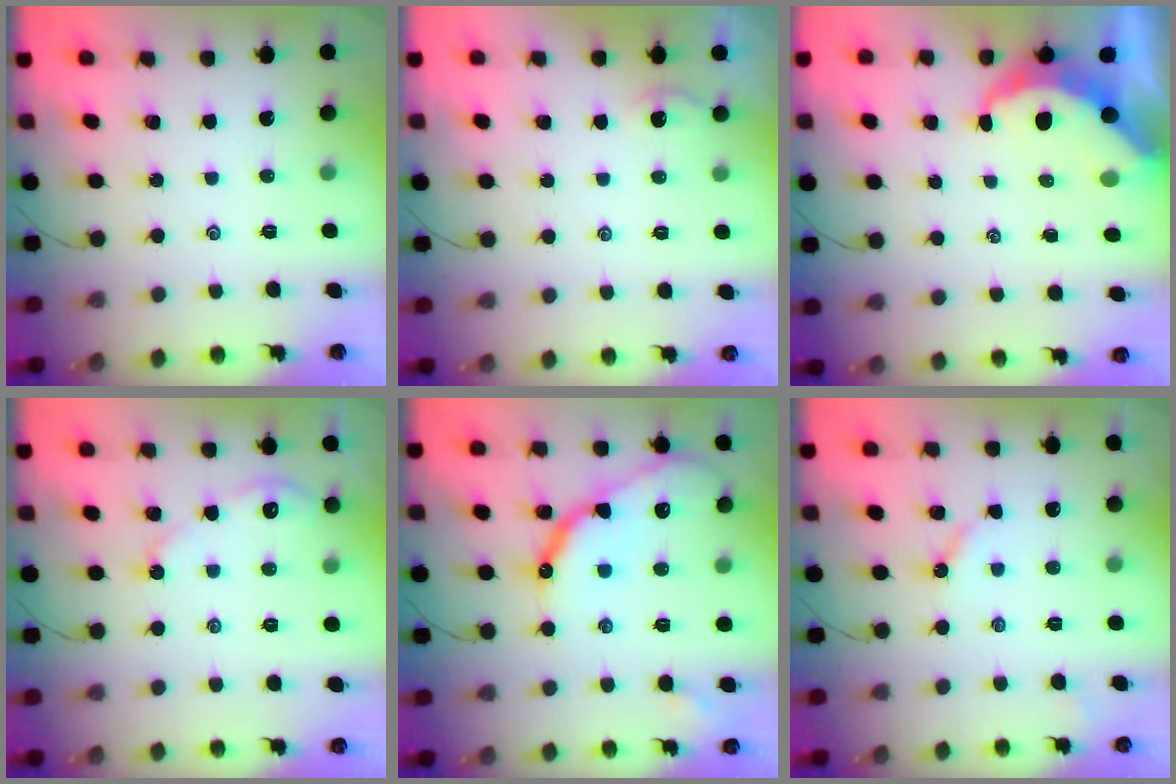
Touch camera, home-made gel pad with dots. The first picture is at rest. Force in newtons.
{"total": 0.8, "press": 0.8, "slide": 0.2}
{"total": 8.1, "press": 8.0, "slide": 1.0}
{"total": 3.4, "press": 3.4, "slide": 0.4}
{"total": 14.9, "press": 14.9, "slide": 0.6}
{"total": 3.3, "press": 3.3, "slide": 0.5}